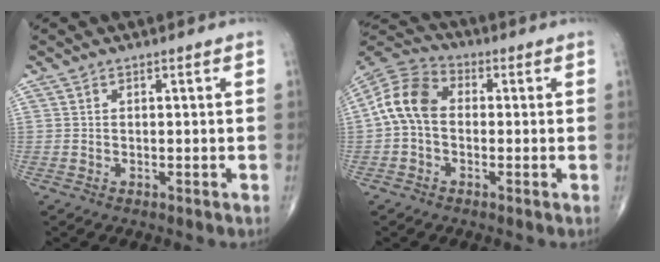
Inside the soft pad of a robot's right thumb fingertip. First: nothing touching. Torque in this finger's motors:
{"motor_torque": [0.06, 0.11, 0.25, -0.19, 0.10]}